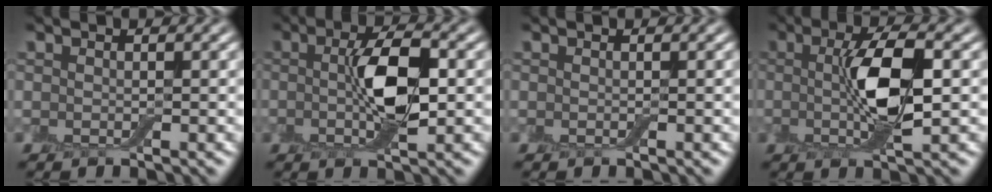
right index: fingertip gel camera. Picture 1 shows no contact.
{"total": 5.7, "force": [-0.2, 2.0, 5.3], "torque": [-0.103, 0.003, -0.005]}
{"total": 0.0}
{"total": 6.1, "force": [-0.1, 1.9, 5.9], "torque": [-0.115, 0.001, -0.003]}